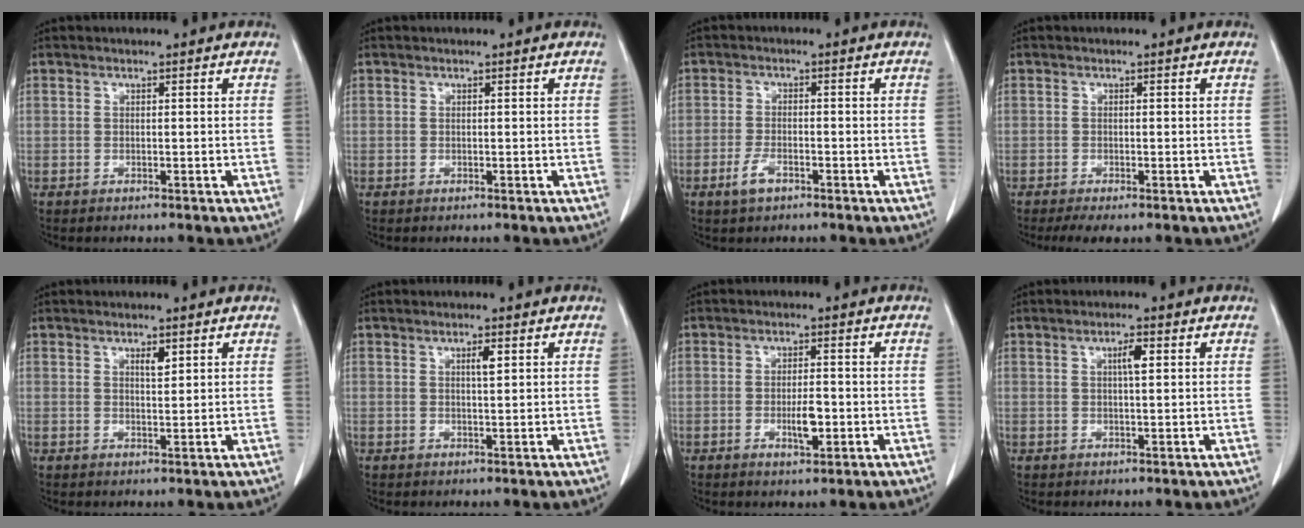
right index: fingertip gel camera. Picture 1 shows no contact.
{"total": 0.0}
{"total": 3.2, "force": [-1.9, 1.2, 2.2], "torque": [-0.050, 0.000, -0.035]}
{"total": 2.3, "force": [-1.5, 0.5, 1.6], "torque": [-0.033, -0.008, -0.027]}
{"total": 1.7, "force": [1.0, 0.5, 1.3], "torque": [-0.024, -0.003, 0.016]}
{"total": 1.7, "force": [0.6, 0.2, 1.5], "torque": [-0.029, -0.001, 0.010]}
{"total": 3.8, "force": [-1.0, 1.1, 3.5], "torque": [-0.065, 0.000, -0.012]}
{"total": 2.4, "force": [0.8, 0.3, 2.3], "torque": [-0.041, 0.001, 0.012]}